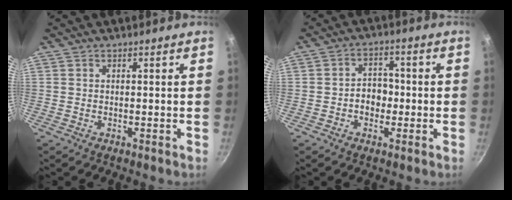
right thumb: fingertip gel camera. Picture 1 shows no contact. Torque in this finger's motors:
{"motor_torque": [-0.03, 0.02, 0.02, 0.02, 0.06]}